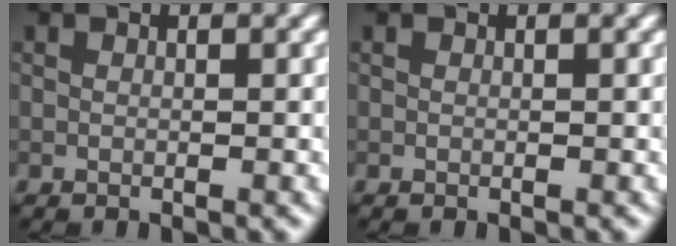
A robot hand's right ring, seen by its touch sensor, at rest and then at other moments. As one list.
[{"total": 0.0}]